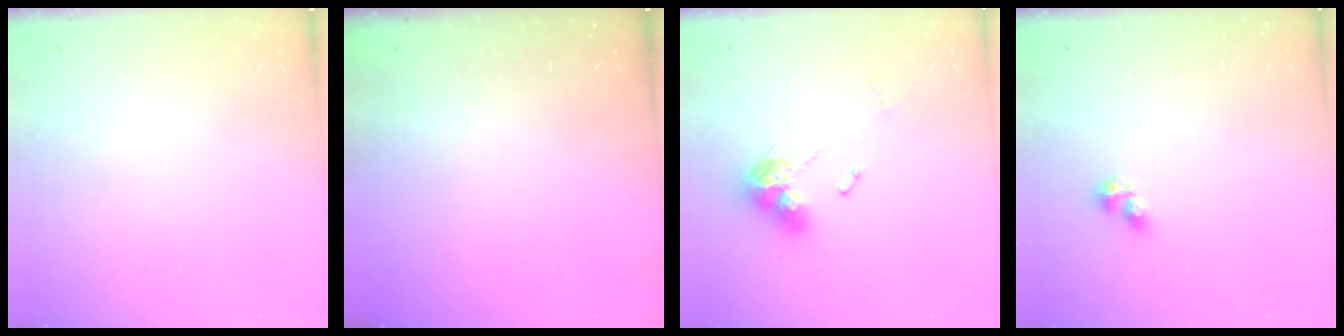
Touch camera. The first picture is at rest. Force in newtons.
{"total": 0.0}
{"total": 11.0, "press": 10.9, "slide": 1.3}
{"total": 2.9, "press": 2.9, "slide": 0.3}